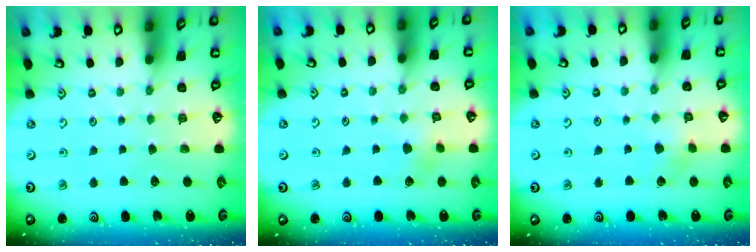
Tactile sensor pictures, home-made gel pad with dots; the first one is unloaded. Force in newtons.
{"total": 2.9, "press": 2.9, "slide": 0.3}
{"total": 3.1, "press": 3.1, "slide": 0.4}